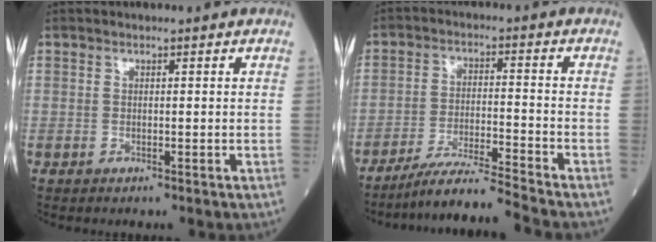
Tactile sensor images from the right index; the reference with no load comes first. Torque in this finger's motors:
{"motor_torque": [-0.24, -0.64, 0.00, 0.01]}